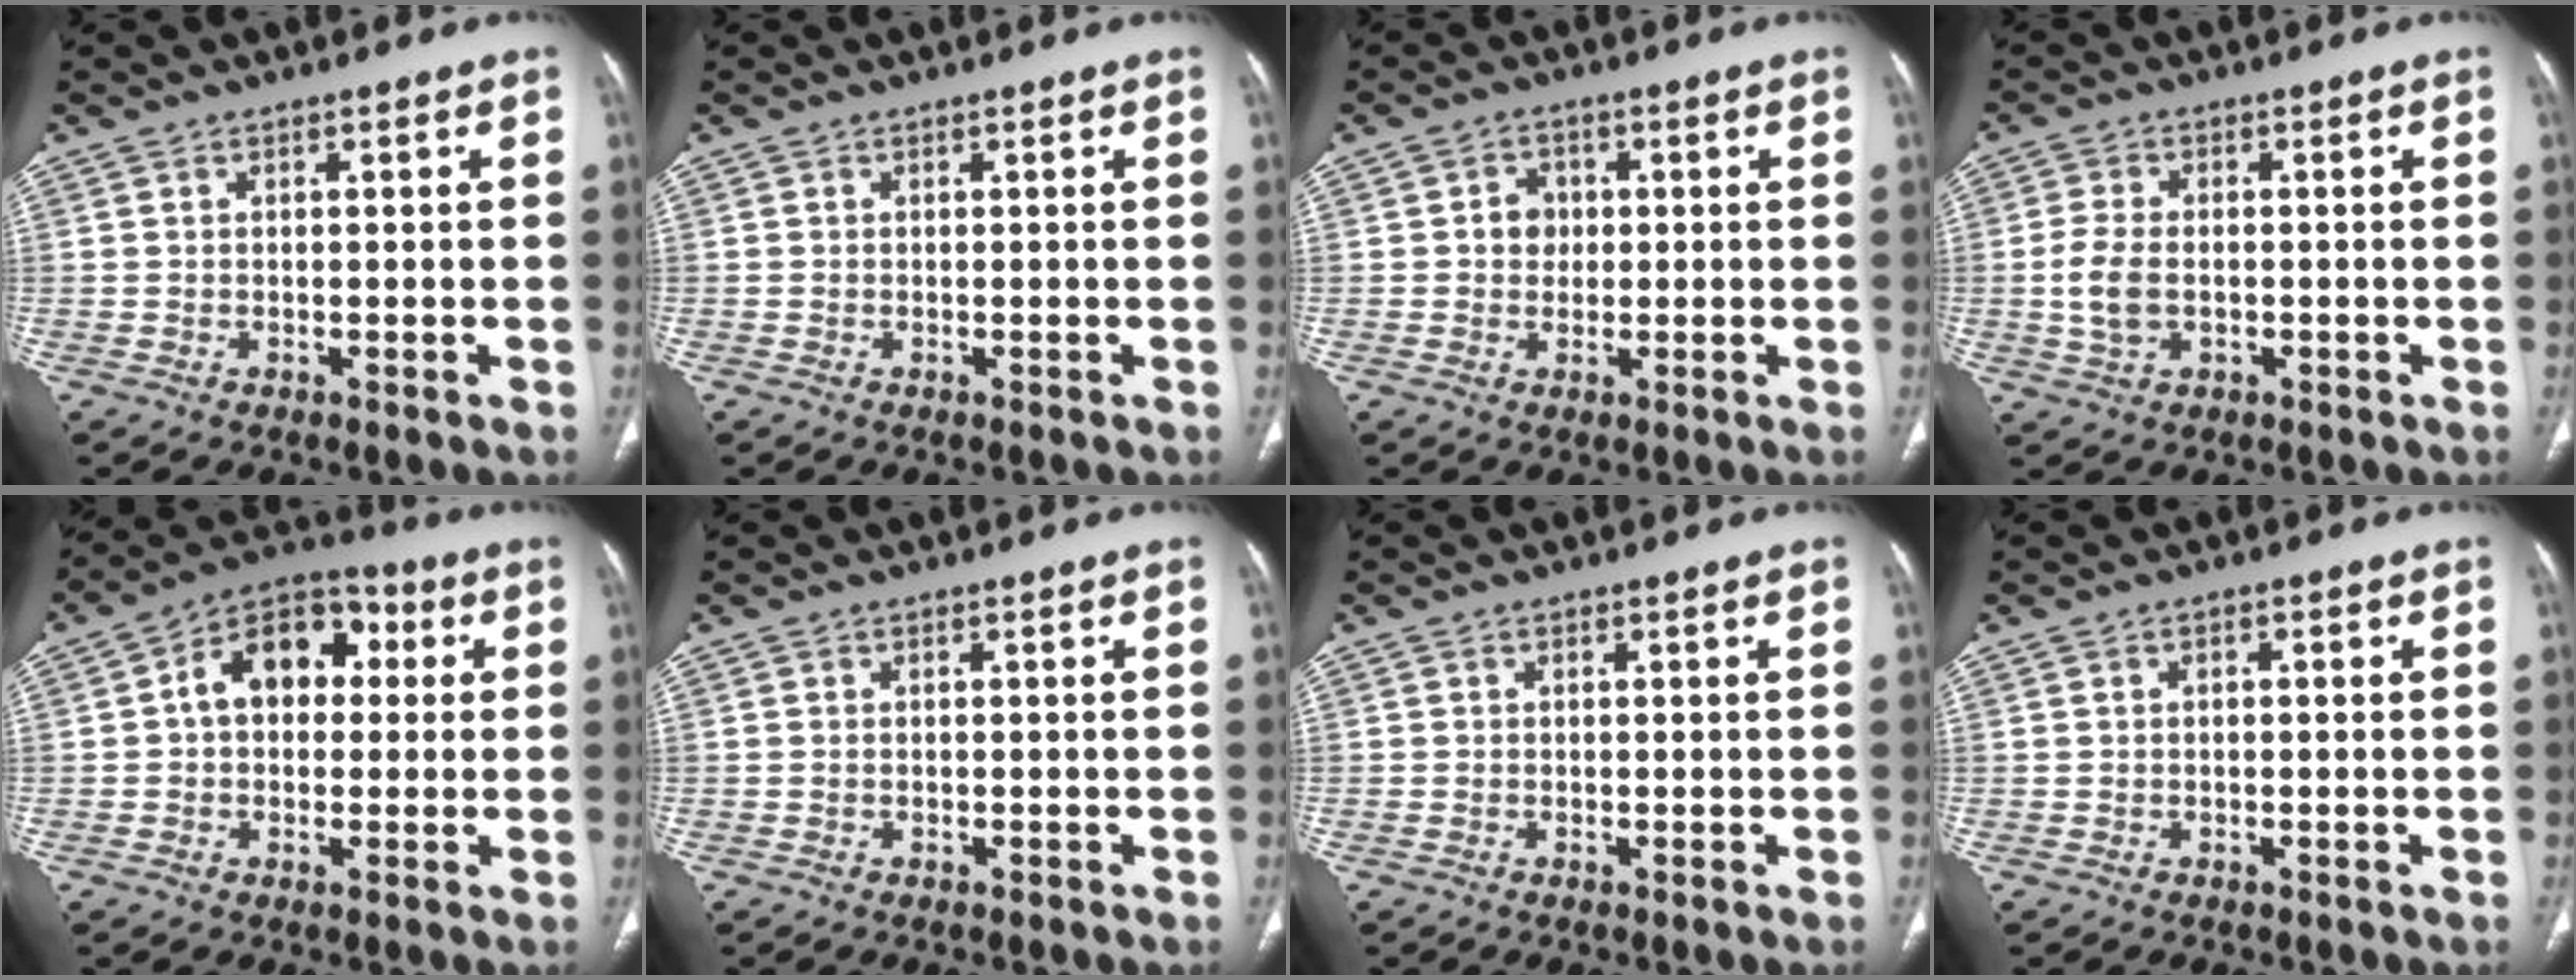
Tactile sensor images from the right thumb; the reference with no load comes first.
{"total": 0.0}
{"total": 3.8, "force": [0.4, 3.3, 1.7], "torque": [-0.004, 0.006, 0.001]}
{"total": 5.8, "force": [-0.7, 3.8, 4.4], "torque": [-0.096, 0.005, -0.012]}
{"total": 12.4, "force": [2.0, 8.6, 8.6], "torque": [-0.102, 0.031, 0.020]}
{"total": 0.0}
{"total": 0.0}
{"total": 0.6, "force": [0.1, 0.3, 0.5], "torque": [-0.009, 0.002, 0.001]}